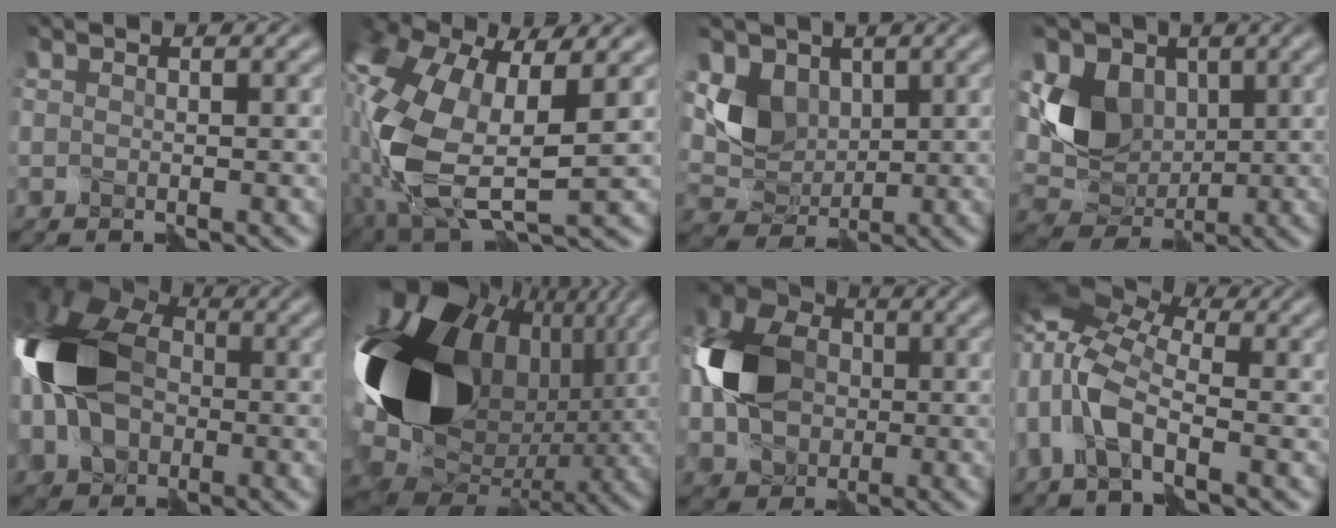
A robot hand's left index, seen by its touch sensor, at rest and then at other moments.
{"total": 13.5, "force": [0.5, 8.0, 10.9], "torque": [-0.285, -0.021, 0.024]}
{"total": 4.4, "force": [1.9, 3.3, 2.2], "torque": [-0.054, -0.003, 0.036]}
{"total": 8.4, "force": [2.4, 6.3, 5.0], "torque": [-0.120, 0.014, 0.045]}
{"total": 15.4, "force": [-1.1, 10.0, 11.7], "torque": [-0.227, 0.006, -0.036]}
{"total": 18.7, "force": [1.8, 13.0, 13.3], "torque": [-0.275, -0.021, 0.057]}
{"total": 7.2, "force": [-0.3, 5.5, 4.7], "torque": [-0.107, 0.014, -0.009]}
{"total": 6.7, "force": [-0.3, 2.9, 6.0], "torque": [-0.142, 0.014, -0.017]}